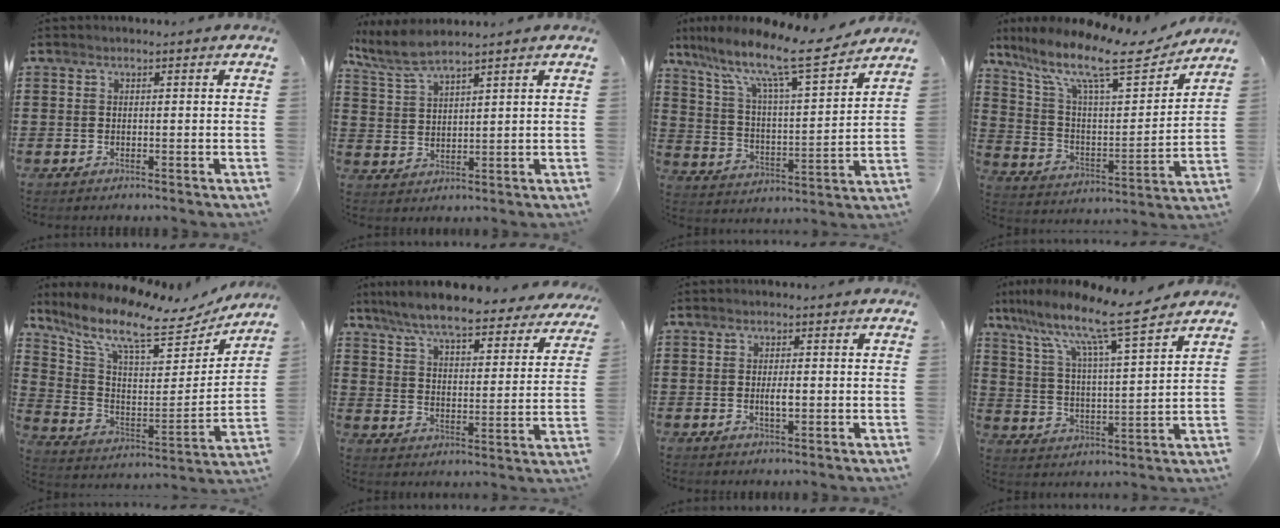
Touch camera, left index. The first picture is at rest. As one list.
[{"total": 4.9, "force": [4.3, 0.6, 2.3], "torque": [-0.060, -0.010, 0.078]}, {"total": 12.1, "force": [9.5, 1.8, 7.1], "torque": [-0.156, -0.061, 0.156]}, {"total": 14.0, "force": [10.6, 3.1, 8.6], "torque": [-0.190, -0.058, 0.175]}, {"total": 10.1, "force": [7.9, 2.4, 5.8], "torque": [-0.141, -0.051, 0.130]}, {"total": 7.9, "force": [7.2, 0.3, 3.2], "torque": [-0.094, -0.043, 0.125]}, {"total": 2.5, "force": [-0.3, 0.8, 2.4], "torque": [-0.044, 0.000, -0.005]}, {"total": 10.3, "force": [8.3, 0.5, 6.1], "torque": [-0.140, -0.054, 0.133]}]